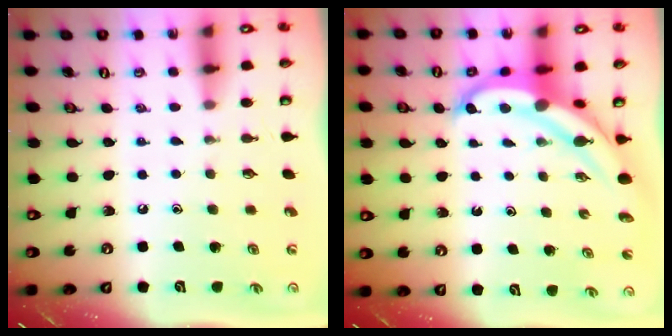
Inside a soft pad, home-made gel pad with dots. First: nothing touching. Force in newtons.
{"total": 6.4, "press": 6.3, "slide": 0.8}